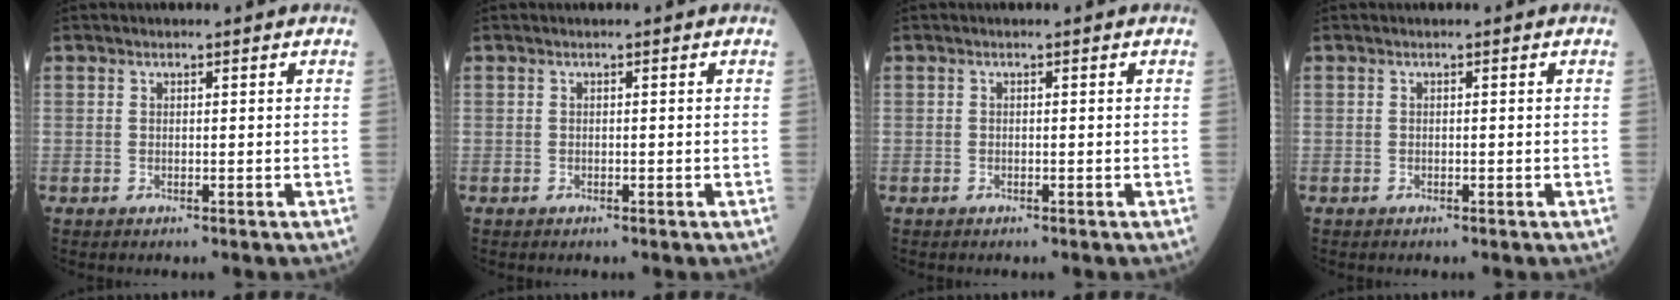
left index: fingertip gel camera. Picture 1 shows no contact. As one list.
[{"total": 0.0}, {"total": 0.0}, {"total": 0.0}]